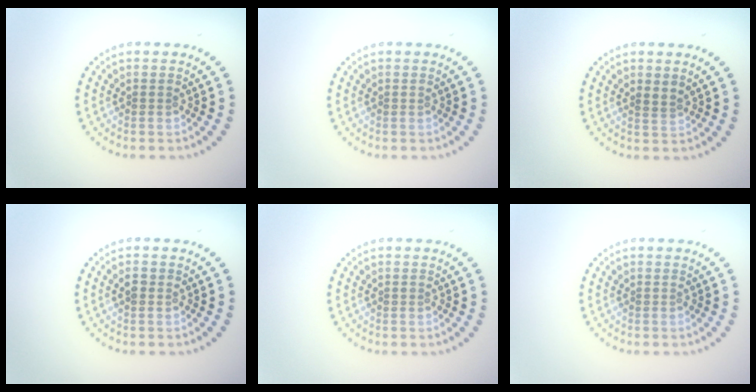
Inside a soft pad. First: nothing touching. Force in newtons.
{"total": 0.0}
{"total": 0.6, "press": 0.4, "slide": 0.5}
{"total": 1.3, "press": 1.2, "slide": 0.4}
{"total": 0.0}
{"total": 0.0}